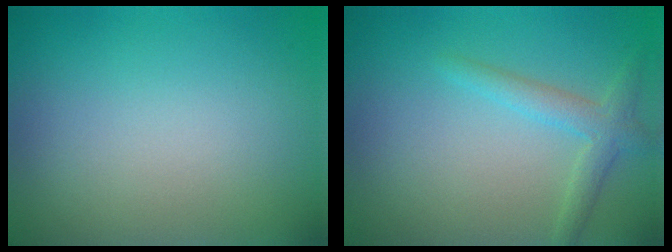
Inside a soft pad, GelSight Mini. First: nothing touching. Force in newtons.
{"total": 2.3, "press": 2.3, "slide": 0.2}